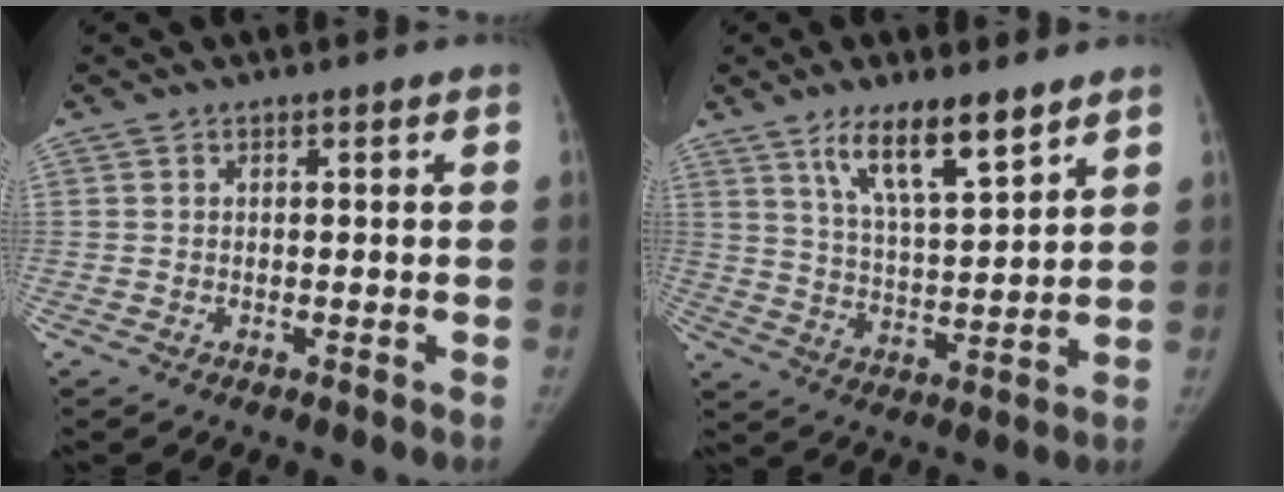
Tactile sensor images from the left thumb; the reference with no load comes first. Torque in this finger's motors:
{"motor_torque": [0.31, -0.20, 1.34, -1.11, 0.08]}